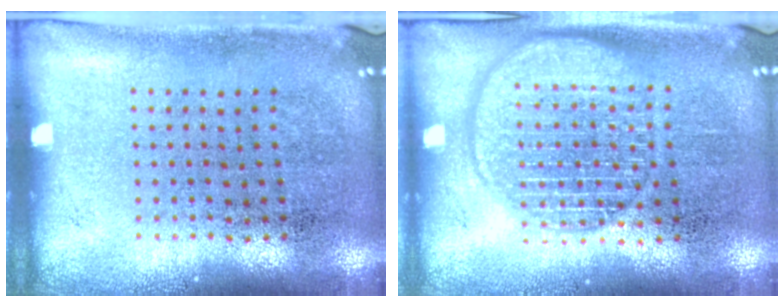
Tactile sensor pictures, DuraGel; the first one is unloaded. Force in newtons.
{"total": 2.9, "press": 2.9, "slide": 0.4}